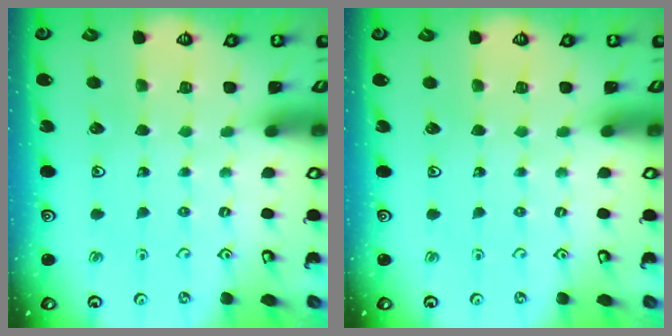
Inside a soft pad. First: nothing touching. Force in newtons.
{"total": 0.0}